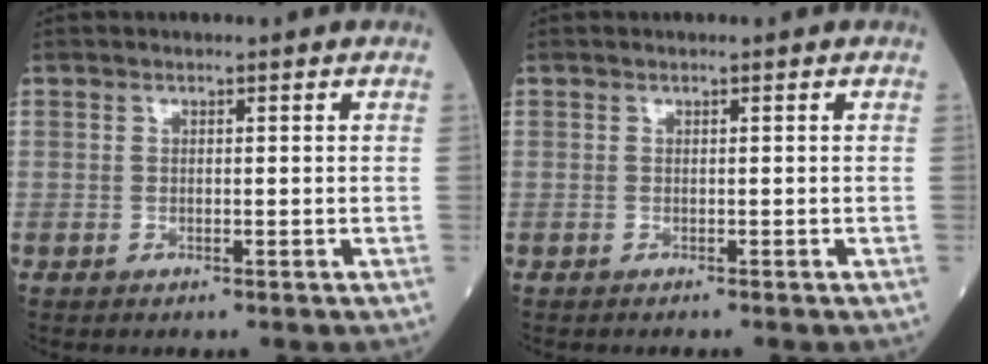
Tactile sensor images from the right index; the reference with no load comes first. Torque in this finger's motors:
{"motor_torque": [0.21, -0.12, 0.12, 0.03]}